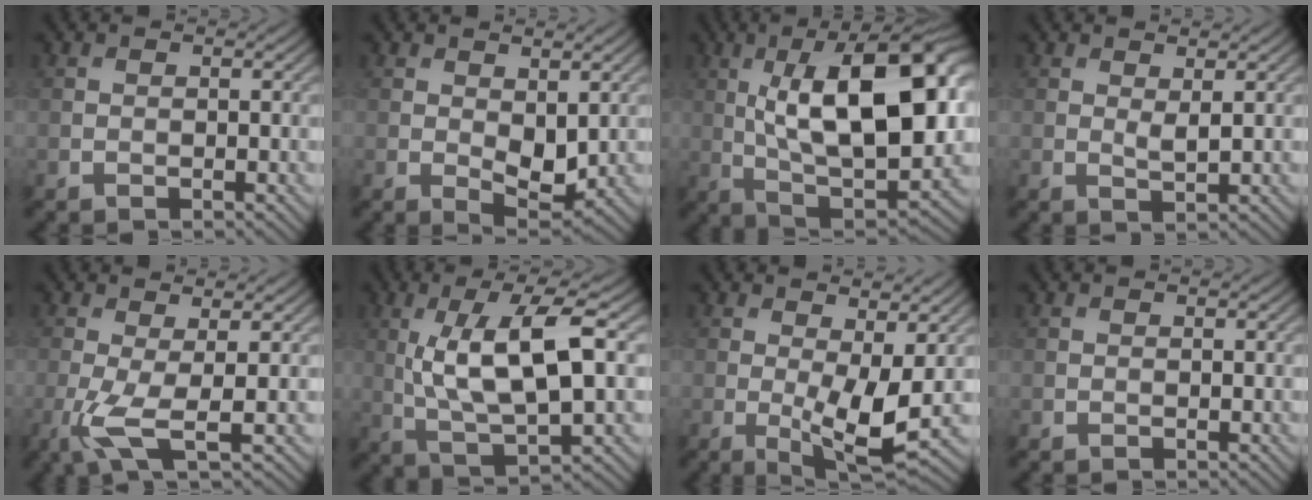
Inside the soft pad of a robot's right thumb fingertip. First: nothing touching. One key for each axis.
{"total": 4.2, "fx": 0.4, "fy": 2.2, "fz": 3.5, "tx": -0.064, "ty": -0.011, "tz": 0.013}
{"total": 18.8, "fx": 3.2, "fy": 7.5, "fz": 17.0, "tx": -0.266, "ty": 0.024, "tz": 0.051}
{"total": 1.4, "fx": 0.8, "fy": 0.3, "fz": 1.1, "tx": -0.027, "ty": -0.006, "tz": 0.016}
{"total": 4.2, "fx": -0.8, "fy": 0.8, "fz": 4.1, "tx": -0.101, "ty": -0.009, "tz": -0.018}
{"total": 11.4, "fx": 1.8, "fy": 3.7, "fz": 10.7, "tx": -0.201, "ty": 0.006, "tz": 0.035}
{"total": 6.5, "fx": -0.2, "fy": 1.9, "fz": 6.2, "tx": -0.116, "ty": -0.012, "tz": 0.000}
{"total": 0.0}